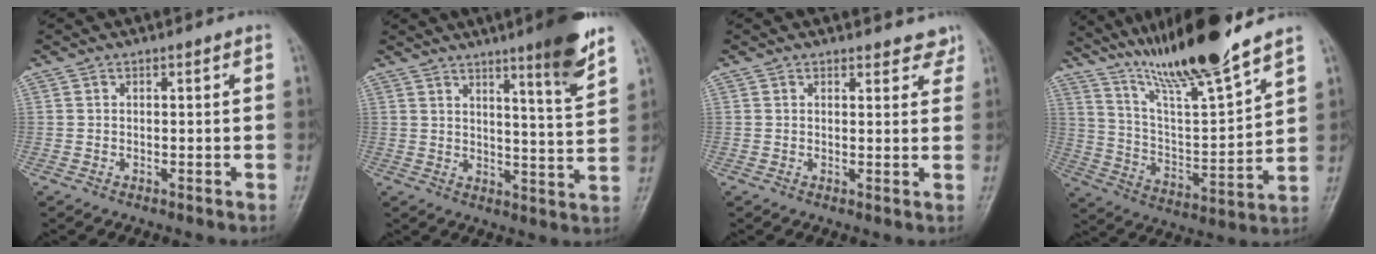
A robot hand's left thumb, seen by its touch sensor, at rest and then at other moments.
{"total": 10.7, "force": [7.0, 0.5, 8.1], "torque": [-0.105, -0.047, 0.100]}
{"total": 4.0, "force": [3.6, 1.6, 0.5], "torque": [0.024, -0.019, 0.027]}
{"total": 18.4, "force": [14.9, 1.4, 10.7], "torque": [-0.162, -0.077, 0.272]}